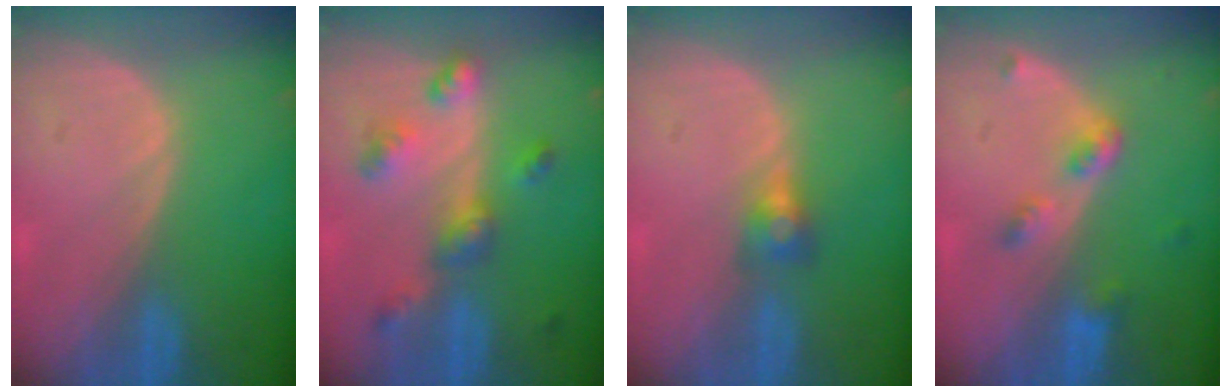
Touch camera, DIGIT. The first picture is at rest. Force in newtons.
{"total": 6.8, "press": 6.0, "slide": 3.3}
{"total": 2.8, "press": 2.5, "slide": 1.3}
{"total": 4.2, "press": 3.8, "slide": 1.7}